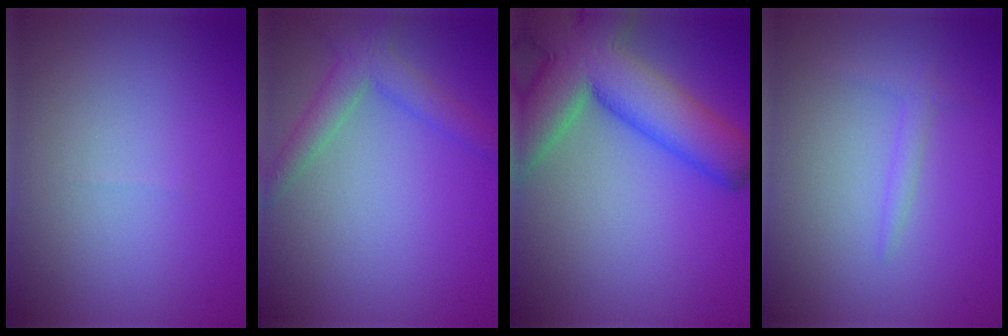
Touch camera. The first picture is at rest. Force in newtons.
{"total": 3.0, "press": 3.0, "slide": 0.2}
{"total": 11.6, "press": 11.6, "slide": 0.8}
{"total": 1.0, "press": 1.0, "slide": 0.1}